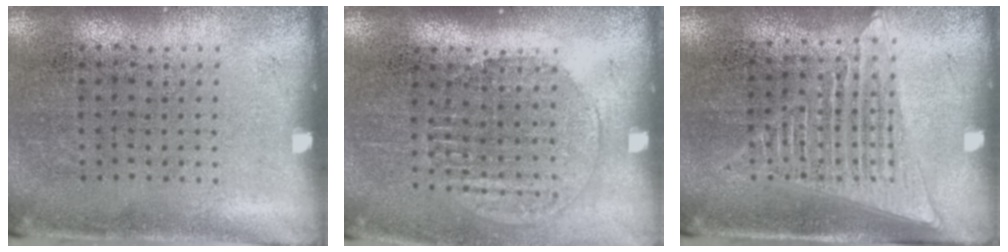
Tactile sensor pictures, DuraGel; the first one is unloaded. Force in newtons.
{"total": 1.4, "press": 1.2, "slide": 0.7}
{"total": 1.6, "press": 1.5, "slide": 0.6}